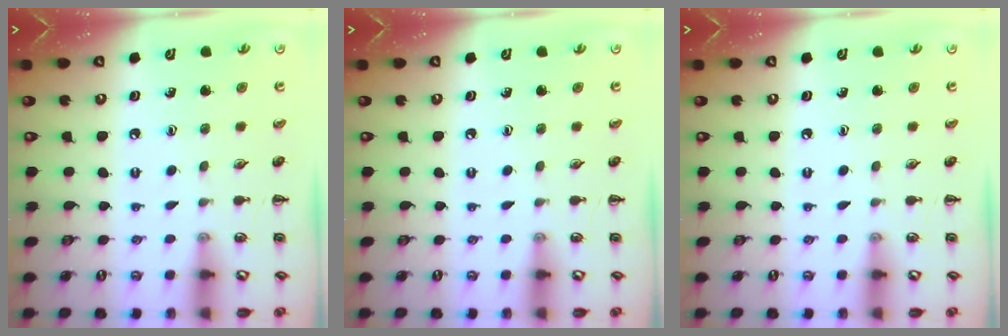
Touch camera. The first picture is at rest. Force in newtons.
{"total": 0.0}
{"total": 0.0}